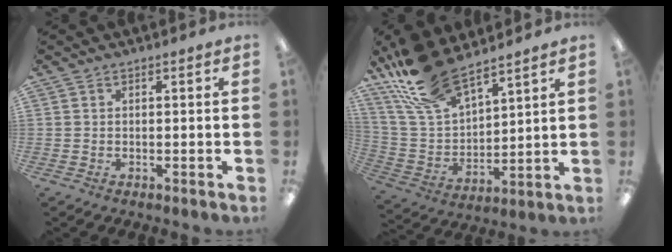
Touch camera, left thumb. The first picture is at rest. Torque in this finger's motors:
{"motor_torque": [0.40, 0.05, 0.99, -1.77, 0.40]}